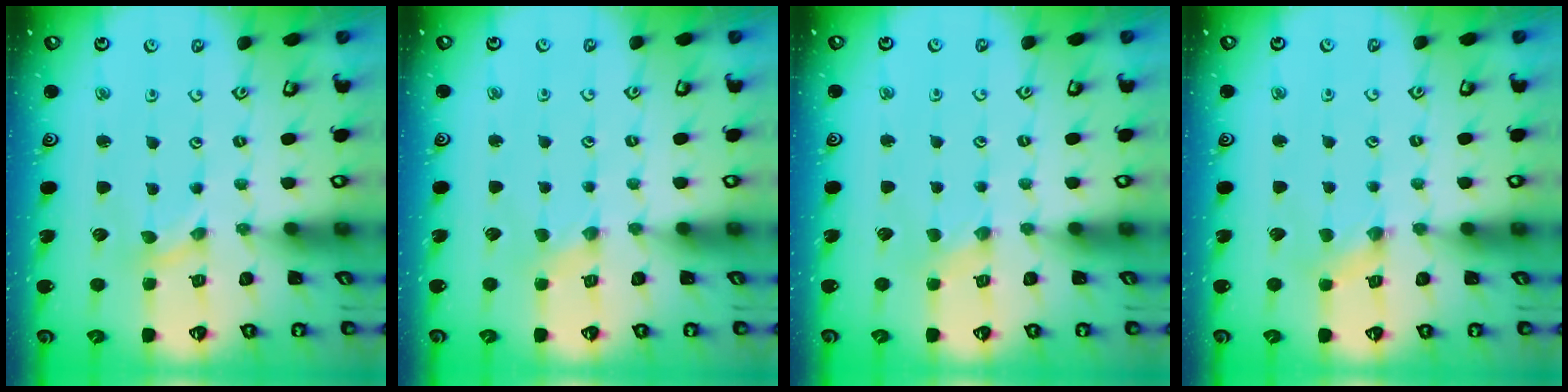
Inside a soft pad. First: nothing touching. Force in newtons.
{"total": 0.0}
{"total": 0.0}
{"total": 1.4, "press": 1.4, "slide": 0.2}